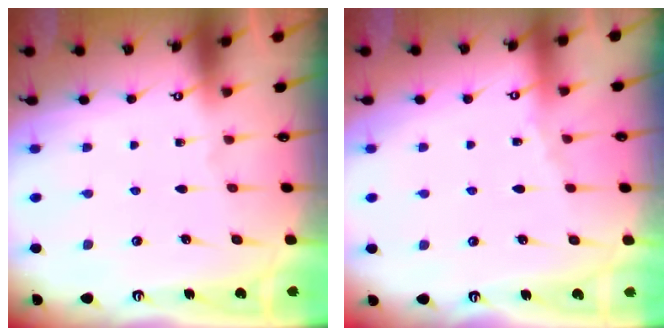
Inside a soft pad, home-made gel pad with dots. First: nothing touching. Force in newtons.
{"total": 1.8, "press": 1.8, "slide": 0.4}